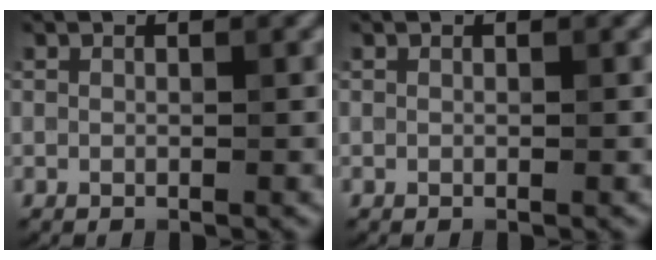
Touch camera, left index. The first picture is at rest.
{"total": 0.0}